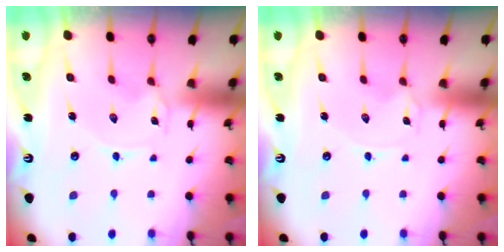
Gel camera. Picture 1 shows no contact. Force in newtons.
{"total": 0.0}